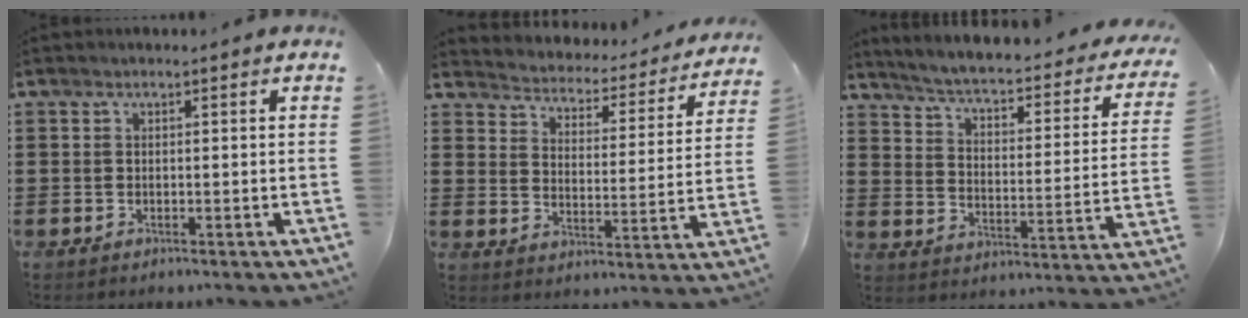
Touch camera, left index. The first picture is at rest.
{"total": 2.7, "force": [2.7, 0.3, -0.1], "torque": [-0.020, -0.032, 0.036]}
{"total": 3.5, "force": [2.9, 0.0, 2.0], "torque": [-0.056, -0.033, 0.038]}